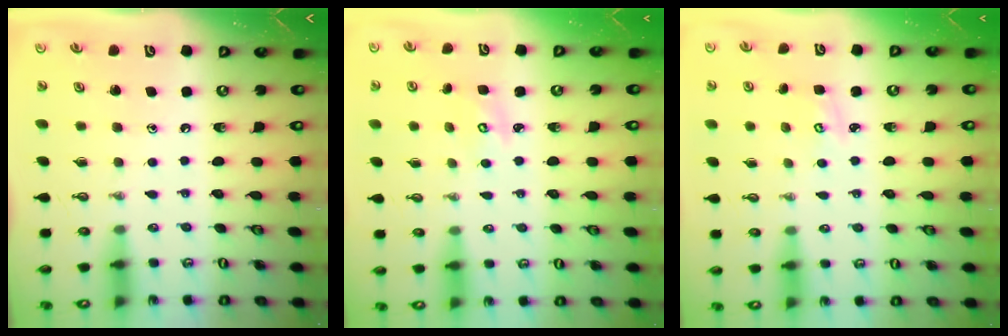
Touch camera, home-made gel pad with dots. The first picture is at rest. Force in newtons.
{"total": 3.0, "press": 3.0, "slide": 0.3}
{"total": 3.0, "press": 3.0, "slide": 0.3}